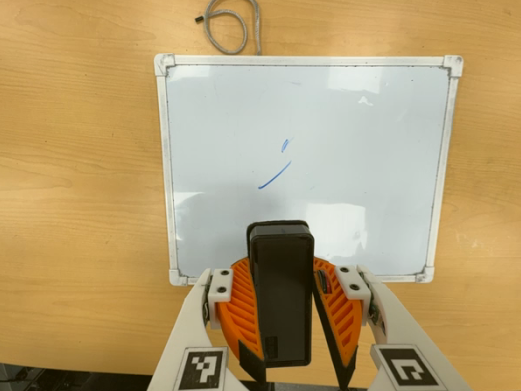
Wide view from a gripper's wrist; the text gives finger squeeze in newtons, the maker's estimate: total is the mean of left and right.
{"total": 11.1, "left": 10.7, "right": 11.5}